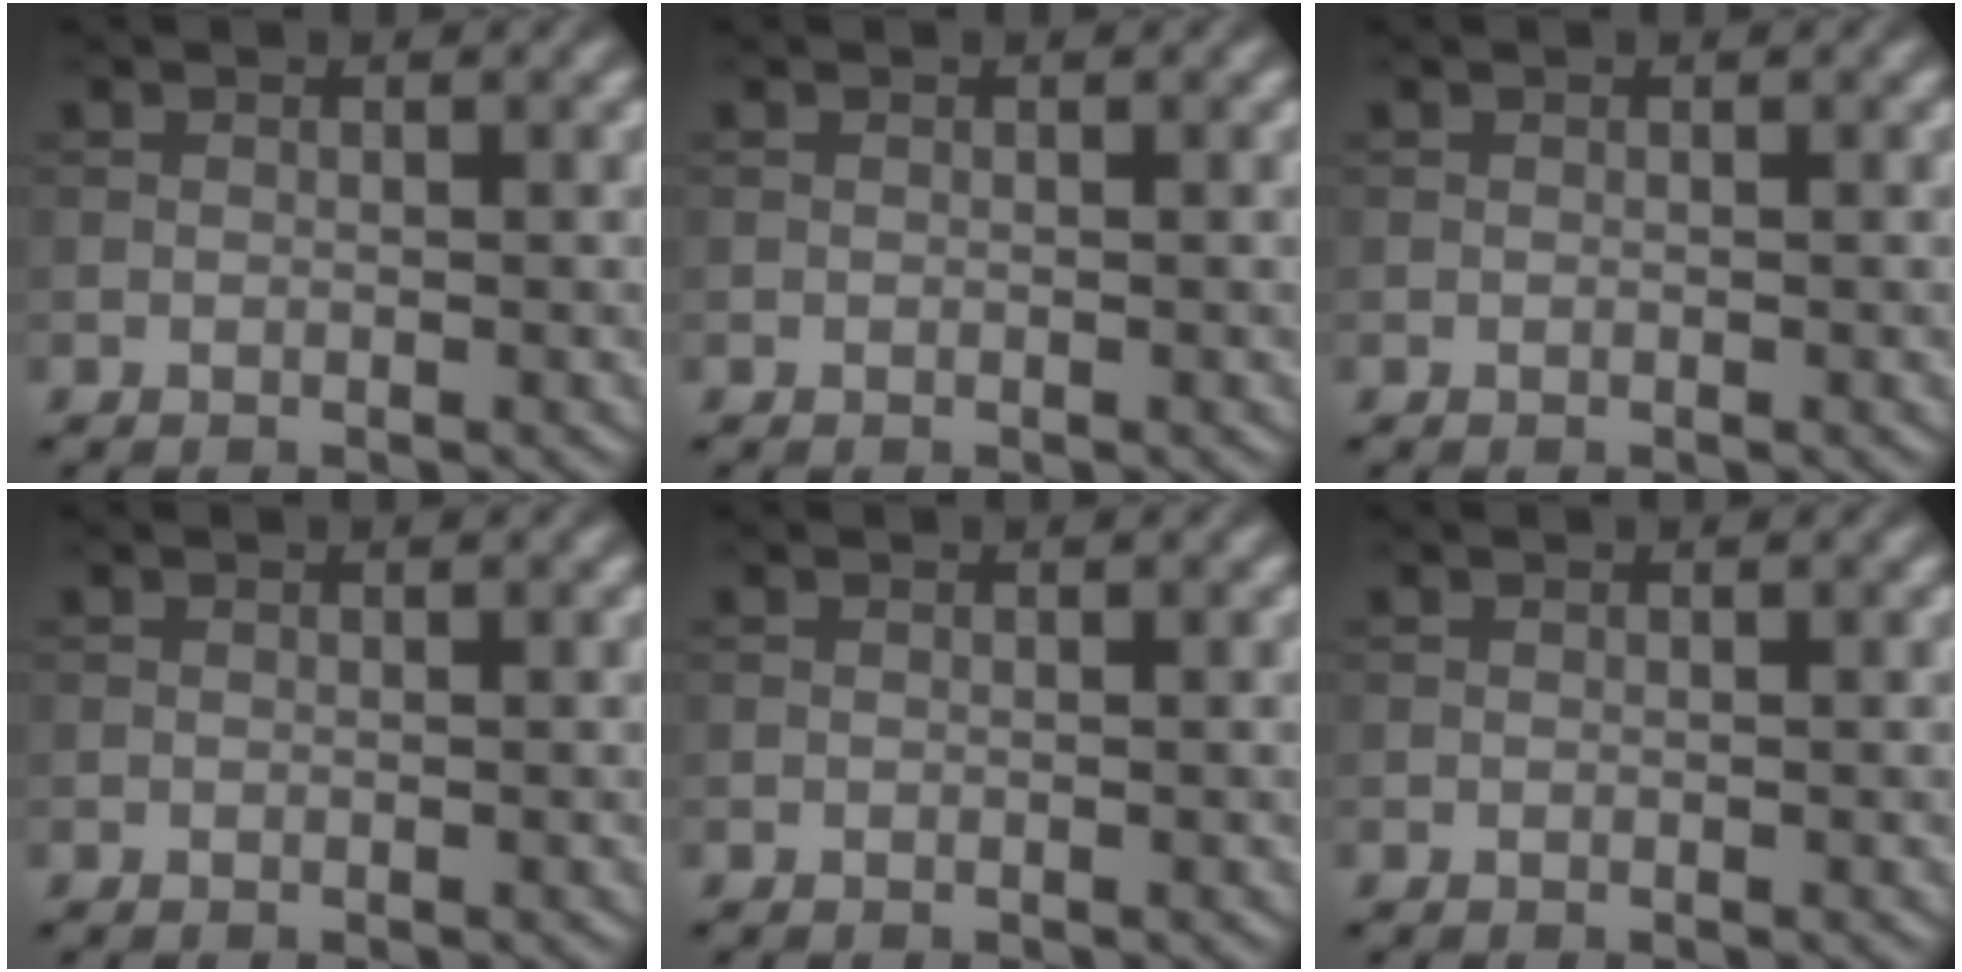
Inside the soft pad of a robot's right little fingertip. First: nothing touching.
{"total": 0.0}
{"total": 0.0}
{"total": 0.0}
{"total": 0.0}
{"total": 0.0}